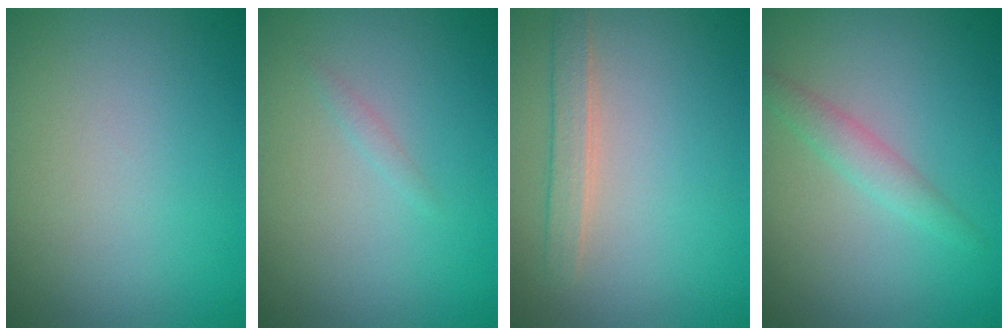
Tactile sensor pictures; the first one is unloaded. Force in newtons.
{"total": 0.6, "press": 0.6, "slide": 0.0}
{"total": 1.9, "press": 1.9, "slide": 0.3}
{"total": 1.8, "press": 1.8, "slide": 0.1}